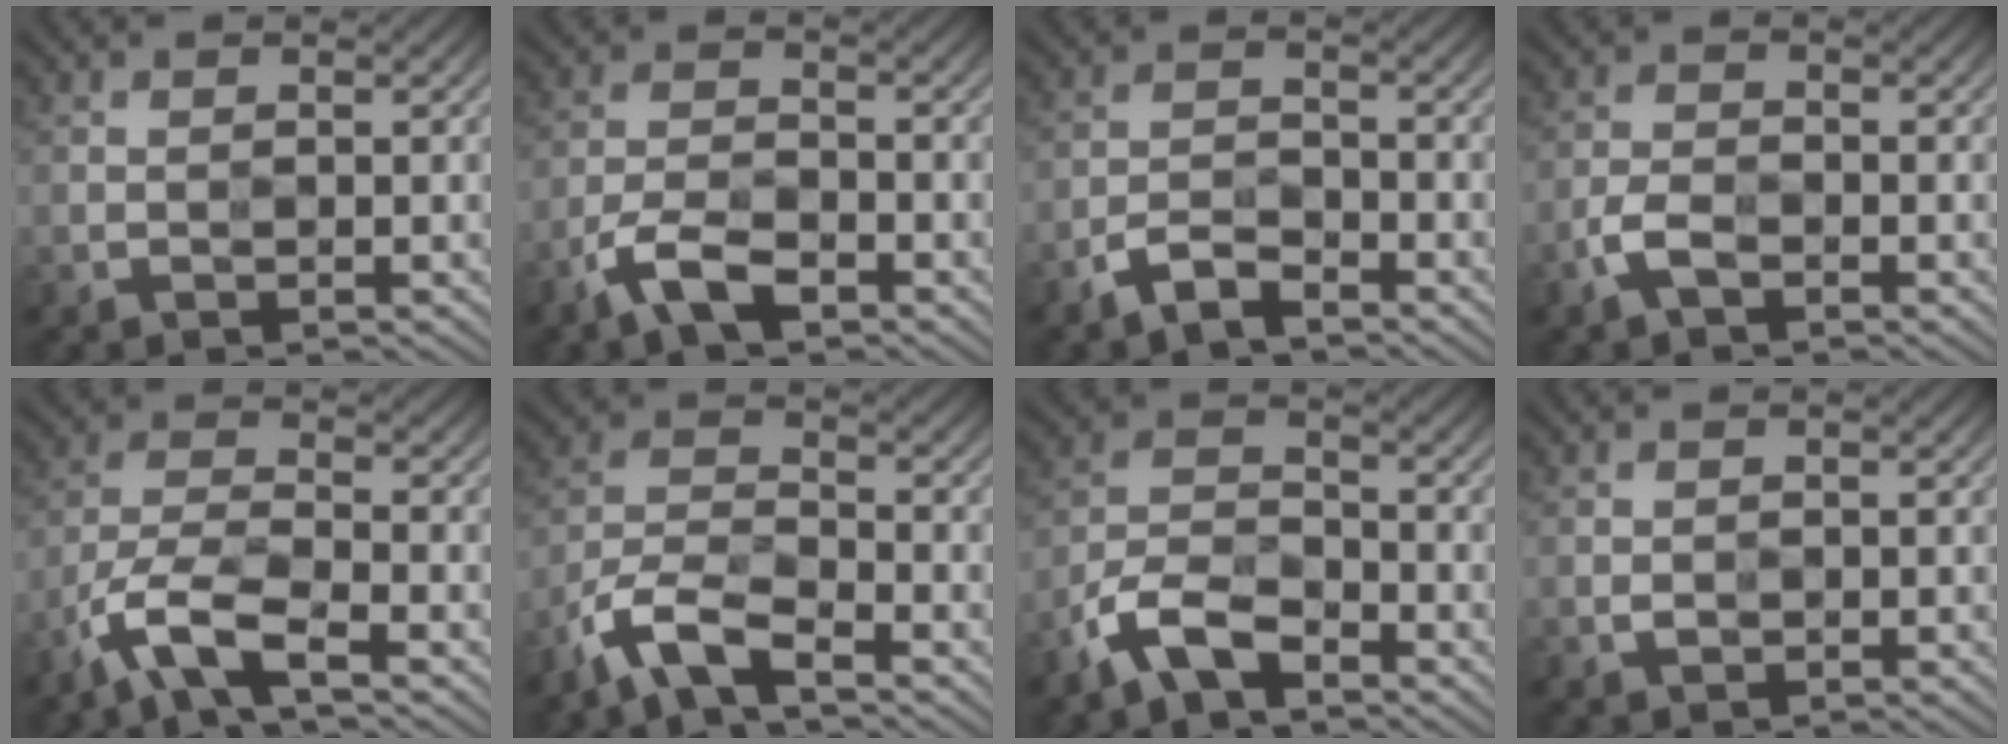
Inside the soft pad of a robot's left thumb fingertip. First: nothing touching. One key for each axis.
{"total": 5.9, "fx": -3.8, "fy": 2.3, "fz": 3.9, "tx": -0.084, "ty": 0.001, "tz": -0.084}
{"total": 4.0, "fx": -3.0, "fy": 1.4, "fz": 2.1, "tx": -0.044, "ty": 0.002, "tz": -0.071}
{"total": 3.1, "fx": -1.8, "fy": 1.4, "fz": 2.1, "tx": -0.048, "ty": 0.002, "tz": -0.045}
{"total": 7.5, "fx": -4.9, "fy": 2.0, "fz": 5.3, "tx": -0.113, "ty": 0.000, "tz": -0.111}
{"total": 7.6, "fx": -5.6, "fy": 2.1, "fz": 4.7, "tx": -0.099, "ty": -0.002, "tz": -0.127}
{"total": 7.4, "fx": -5.1, "fy": 3.1, "fz": 4.5, "tx": -0.091, "ty": 0.001, "tz": -0.118}
{"total": 0.8, "fx": -0.3, "fy": 0.6, "fz": 0.4, "tx": -0.007, "ty": -0.003, "tz": -0.006}